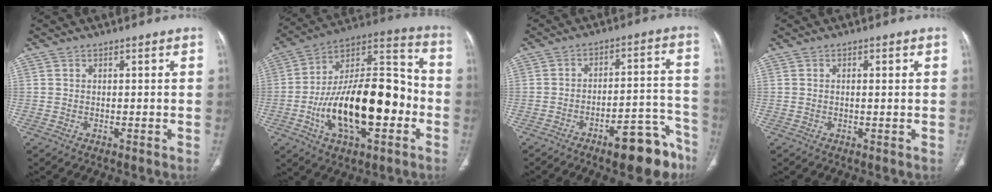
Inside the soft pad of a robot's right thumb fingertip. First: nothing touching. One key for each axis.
{"total": 26.3, "fx": -5.9, "fy": 12.5, "fz": 22.4, "tx": -0.360, "ty": 0.042, "tz": -0.092}
{"total": 13.7, "fx": -9.0, "fy": 4.6, "fz": 9.3, "tx": -0.088, "ty": 0.082, "tz": -0.126}
{"total": 1.2, "fx": 0.4, "fy": 0.3, "fz": 1.1, "tx": -0.019, "ty": 0.002, "tz": 0.005}